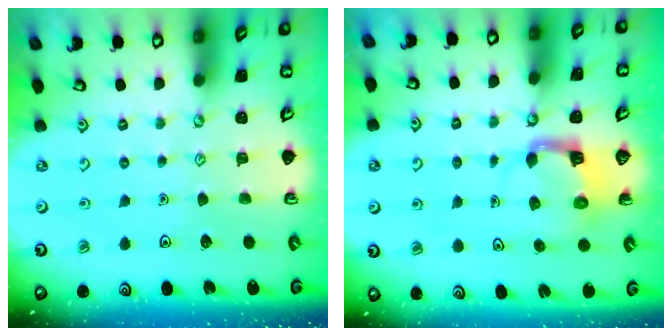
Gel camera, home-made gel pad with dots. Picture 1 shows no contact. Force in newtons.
{"total": 4.2, "press": 4.1, "slide": 0.4}